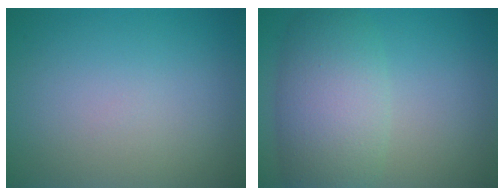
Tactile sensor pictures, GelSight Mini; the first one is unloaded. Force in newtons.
{"total": 6.7, "press": 6.6, "slide": 0.3}